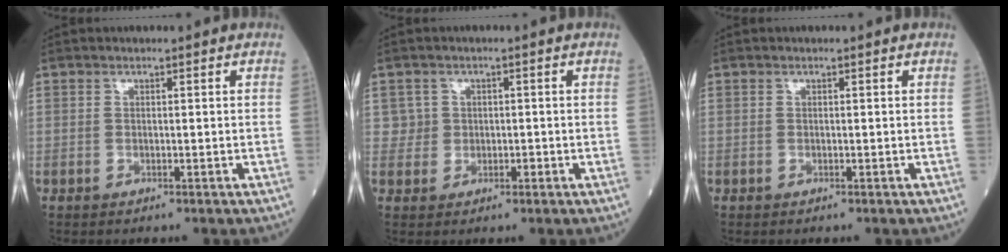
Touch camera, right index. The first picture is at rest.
{"total": 2.4, "force": [0.2, 2.3, -0.1], "torque": [0.013, 0.005, 0.002]}
{"total": 0.0}